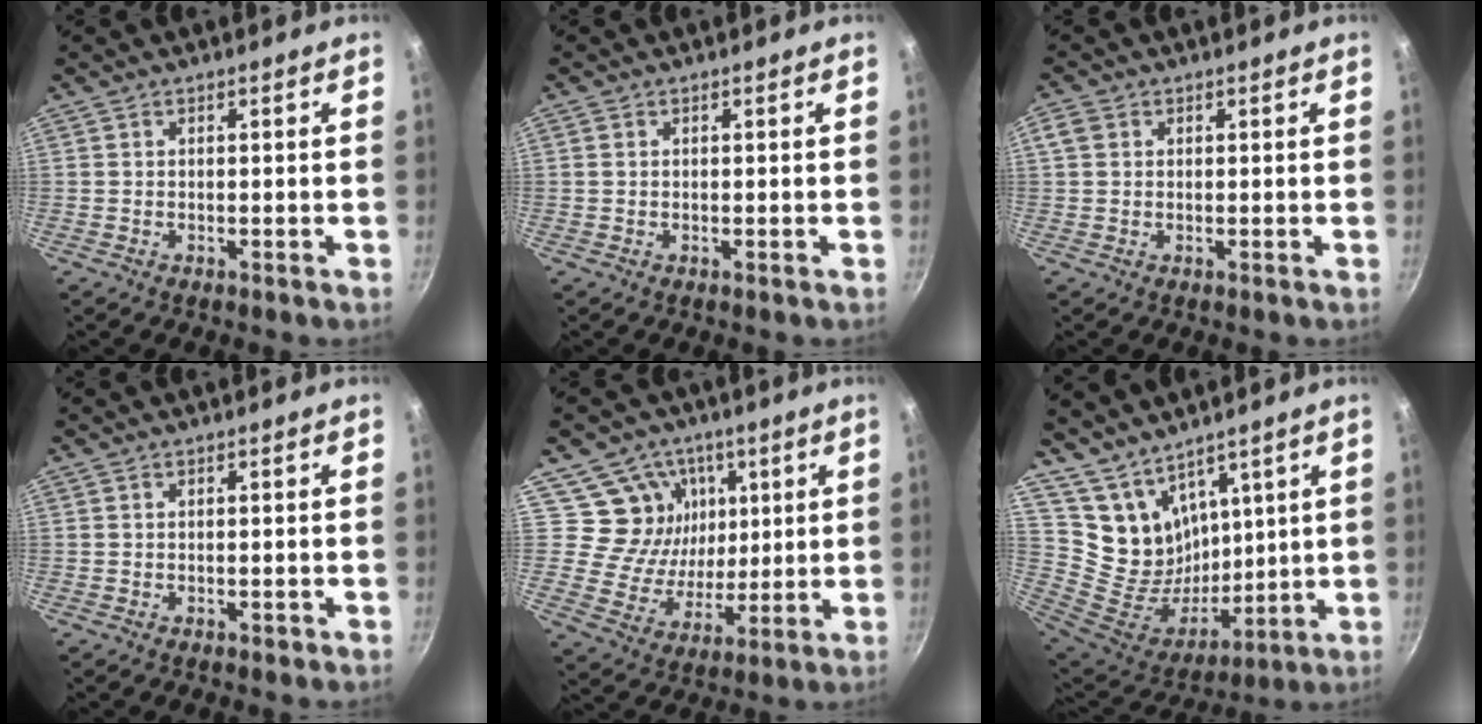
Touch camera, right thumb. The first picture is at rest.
{"total": 0.6, "force": [0.1, 0.5, 0.3], "torque": [-0.007, 0.001, 0.001]}
{"total": 2.7, "force": [0.8, 2.2, 1.3], "torque": [-0.018, 0.003, 0.012]}
{"total": 0.6, "force": [-0.4, 0.2, 0.4], "torque": [-0.007, 0.005, -0.004]}
{"total": 12.1, "force": [4.9, 10.5, 3.5], "torque": [-0.014, -0.042, 0.085]}
{"total": 14.1, "force": [10.2, 8.3, 4.9], "torque": [-0.064, -0.075, 0.217]}